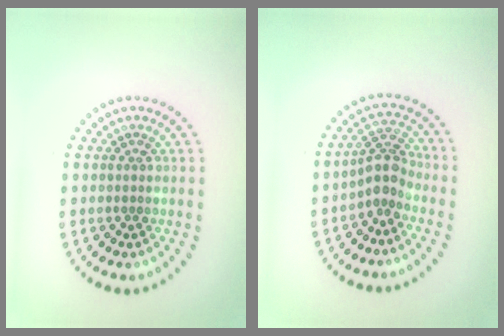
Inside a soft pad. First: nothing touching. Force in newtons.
{"total": 2.7, "press": 2.0, "slide": 1.7}